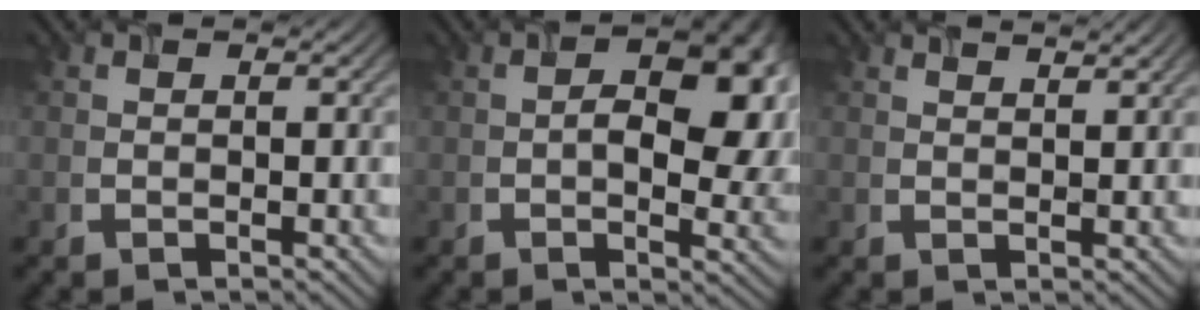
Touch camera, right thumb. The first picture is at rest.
{"total": 9.6, "force": [0.6, 5.3, 7.9], "torque": [-0.090, 0.002, 0.003]}
{"total": 1.9, "force": [1.7, 0.0, 0.8], "torque": [-0.009, 0.002, 0.028]}